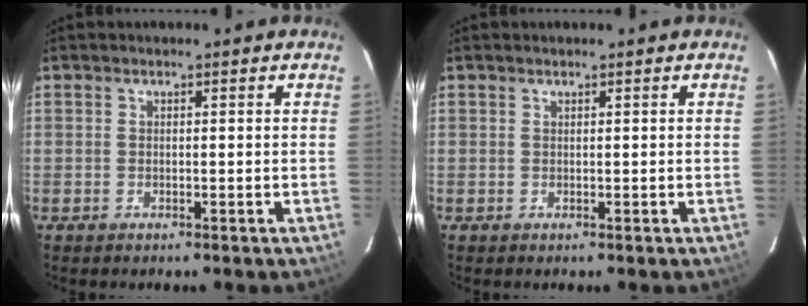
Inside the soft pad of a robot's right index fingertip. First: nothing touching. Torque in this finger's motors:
{"motor_torque": [0.18, 0.16, 0.11, 0.01]}